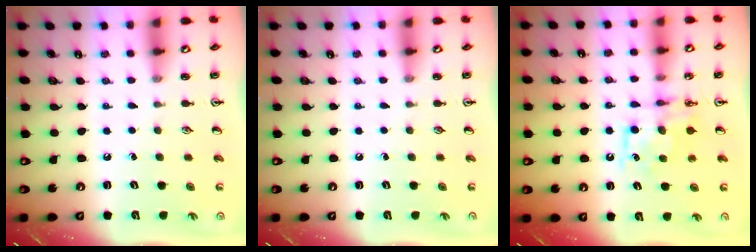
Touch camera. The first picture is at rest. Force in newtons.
{"total": 0.0}
{"total": 8.1, "press": 8.1, "slide": 0.3}